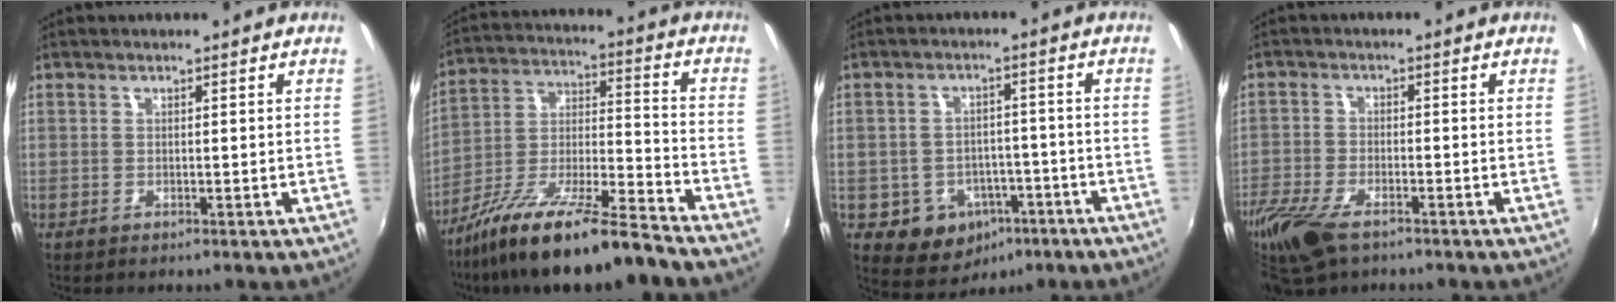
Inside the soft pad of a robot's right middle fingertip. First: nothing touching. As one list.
[{"total": 18.7, "force": [-14.2, 2.3, 11.9], "torque": [-0.215, -0.016, -0.250]}, {"total": 9.7, "force": [-4.8, 7.6, 3.5], "torque": [-0.082, 0.016, -0.045]}, {"total": 11.6, "force": [-7.9, 4.8, 7.1], "torque": [-0.180, -0.040, -0.153]}]